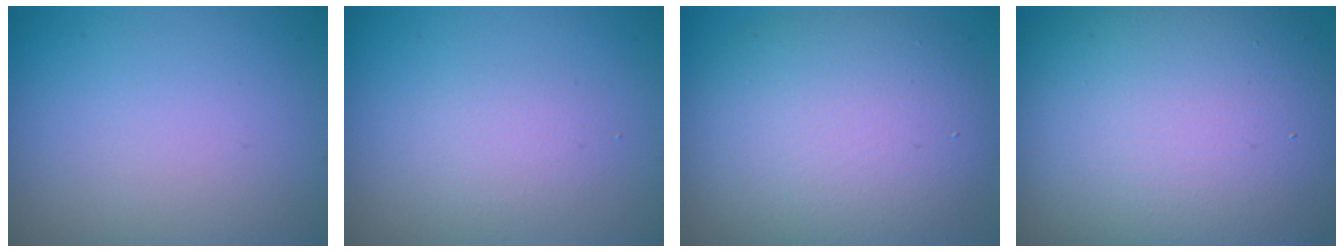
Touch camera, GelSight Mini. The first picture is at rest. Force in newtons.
{"total": 1.8, "press": 1.8, "slide": 0.0}
{"total": 9.4, "press": 9.3, "slide": 1.0}
{"total": 16.6, "press": 16.6, "slide": 0.4}